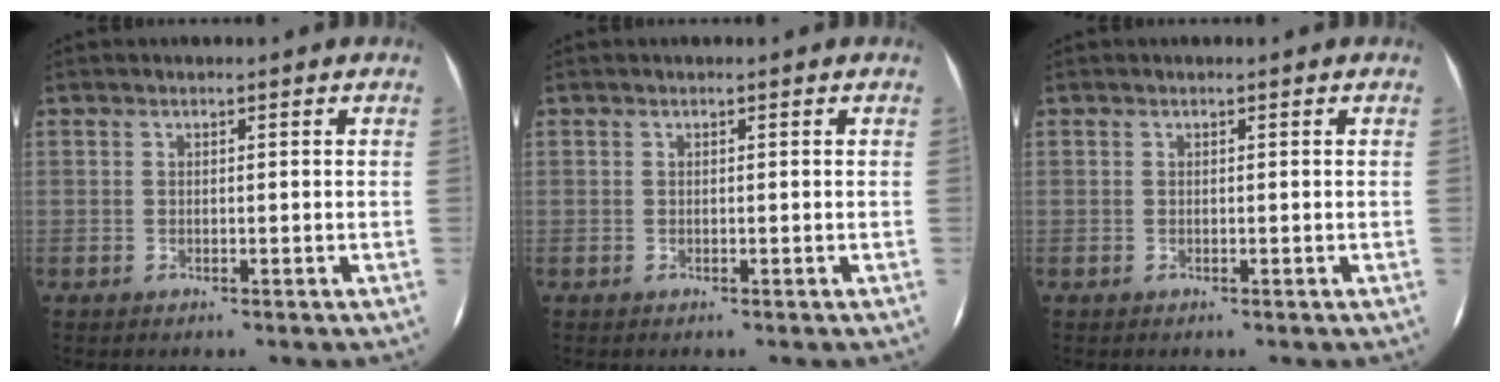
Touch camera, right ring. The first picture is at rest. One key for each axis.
{"total": 0.0}
{"total": 0.0}